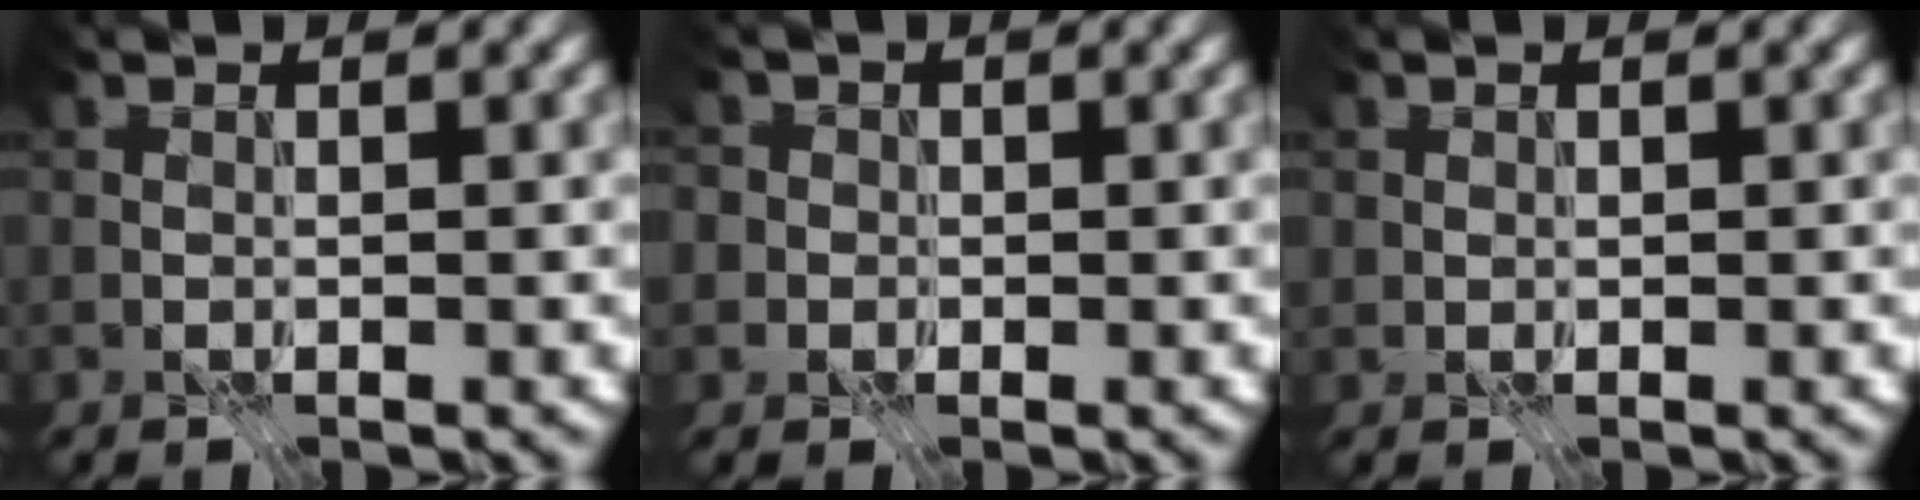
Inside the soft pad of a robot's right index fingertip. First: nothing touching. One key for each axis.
{"total": 2.8, "fx": 0.5, "fy": 2.7, "fz": 0.5, "tx": 0.013, "ty": 0.016, "tz": -0.014}
{"total": 0.6, "fx": 0.4, "fy": 0.5, "fz": 0.0, "tx": 0.005, "ty": -0.001, "tz": 0.007}